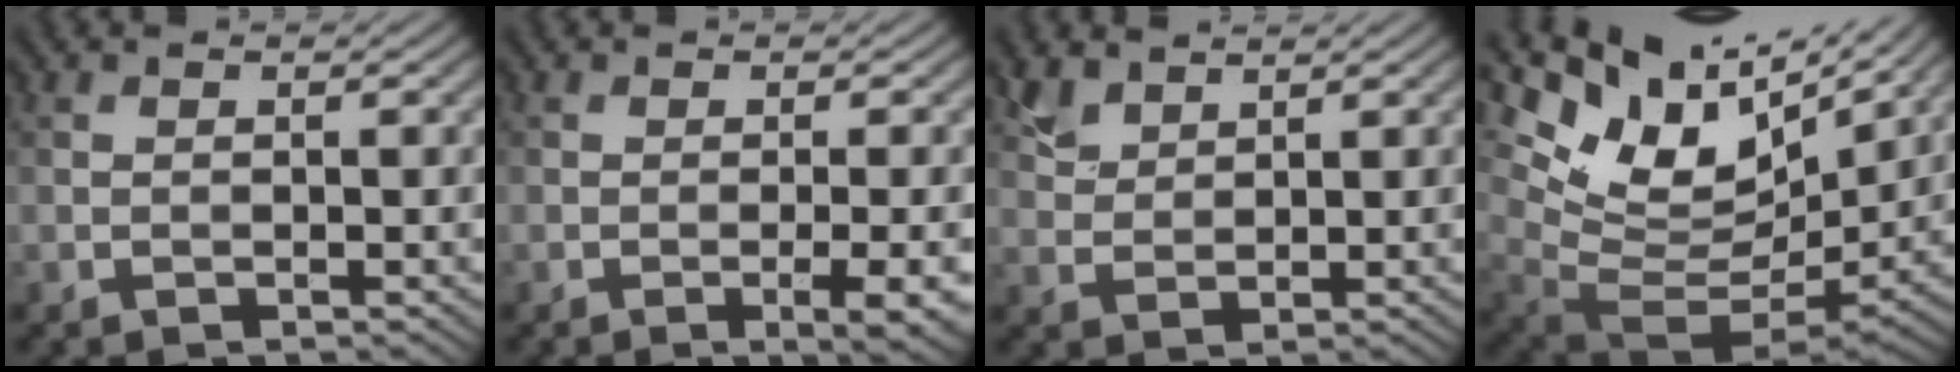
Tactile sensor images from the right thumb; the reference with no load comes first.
{"total": 3.8, "force": [-1.2, 0.6, 3.6], "torque": [-0.056, 0.003, -0.018]}
{"total": 2.9, "force": [2.4, 1.1, 1.0], "torque": [-0.029, 0.004, 0.061]}
{"total": 15.0, "force": [7.7, 8.0, 10.1], "torque": [-0.212, 0.021, 0.155]}